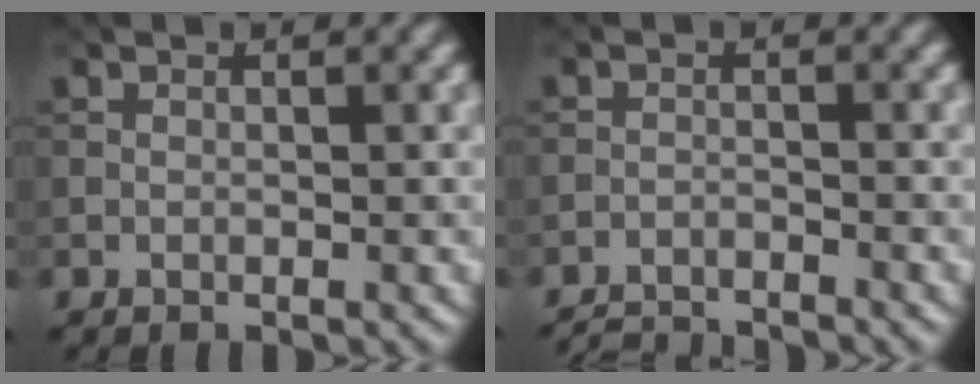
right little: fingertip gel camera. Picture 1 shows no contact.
{"total": 3.5, "force": [-3.4, 0.3, 0.8], "torque": [-0.017, -0.005, -0.066]}